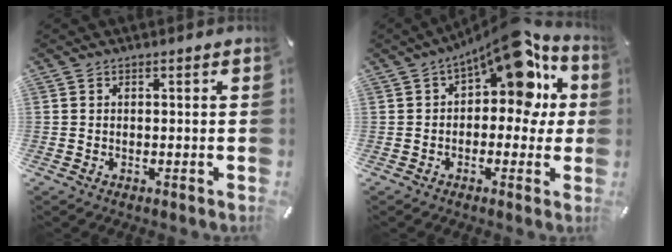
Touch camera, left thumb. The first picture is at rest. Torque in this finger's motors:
{"motor_torque": [2.49, 2.52, 0.45, -0.14, 0.18]}